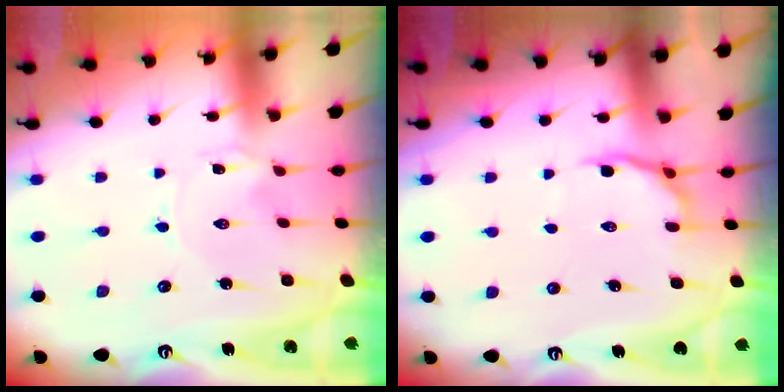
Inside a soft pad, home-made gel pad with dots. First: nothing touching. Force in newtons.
{"total": 6.8, "press": 6.3, "slide": 2.5}